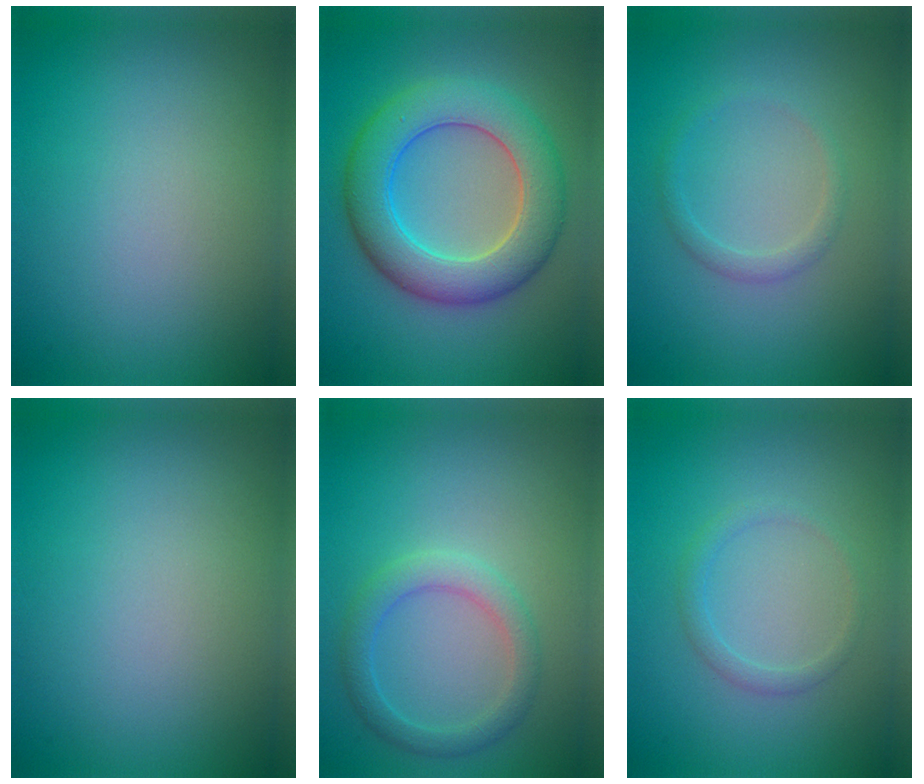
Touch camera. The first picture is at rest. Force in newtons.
{"total": 7.9, "press": 7.8, "slide": 0.4}
{"total": 1.4, "press": 1.4, "slide": 0.0}
{"total": 0.0}
{"total": 2.8, "press": 2.8, "slide": 0.1}
{"total": 1.3, "press": 1.3, "slide": 0.1}